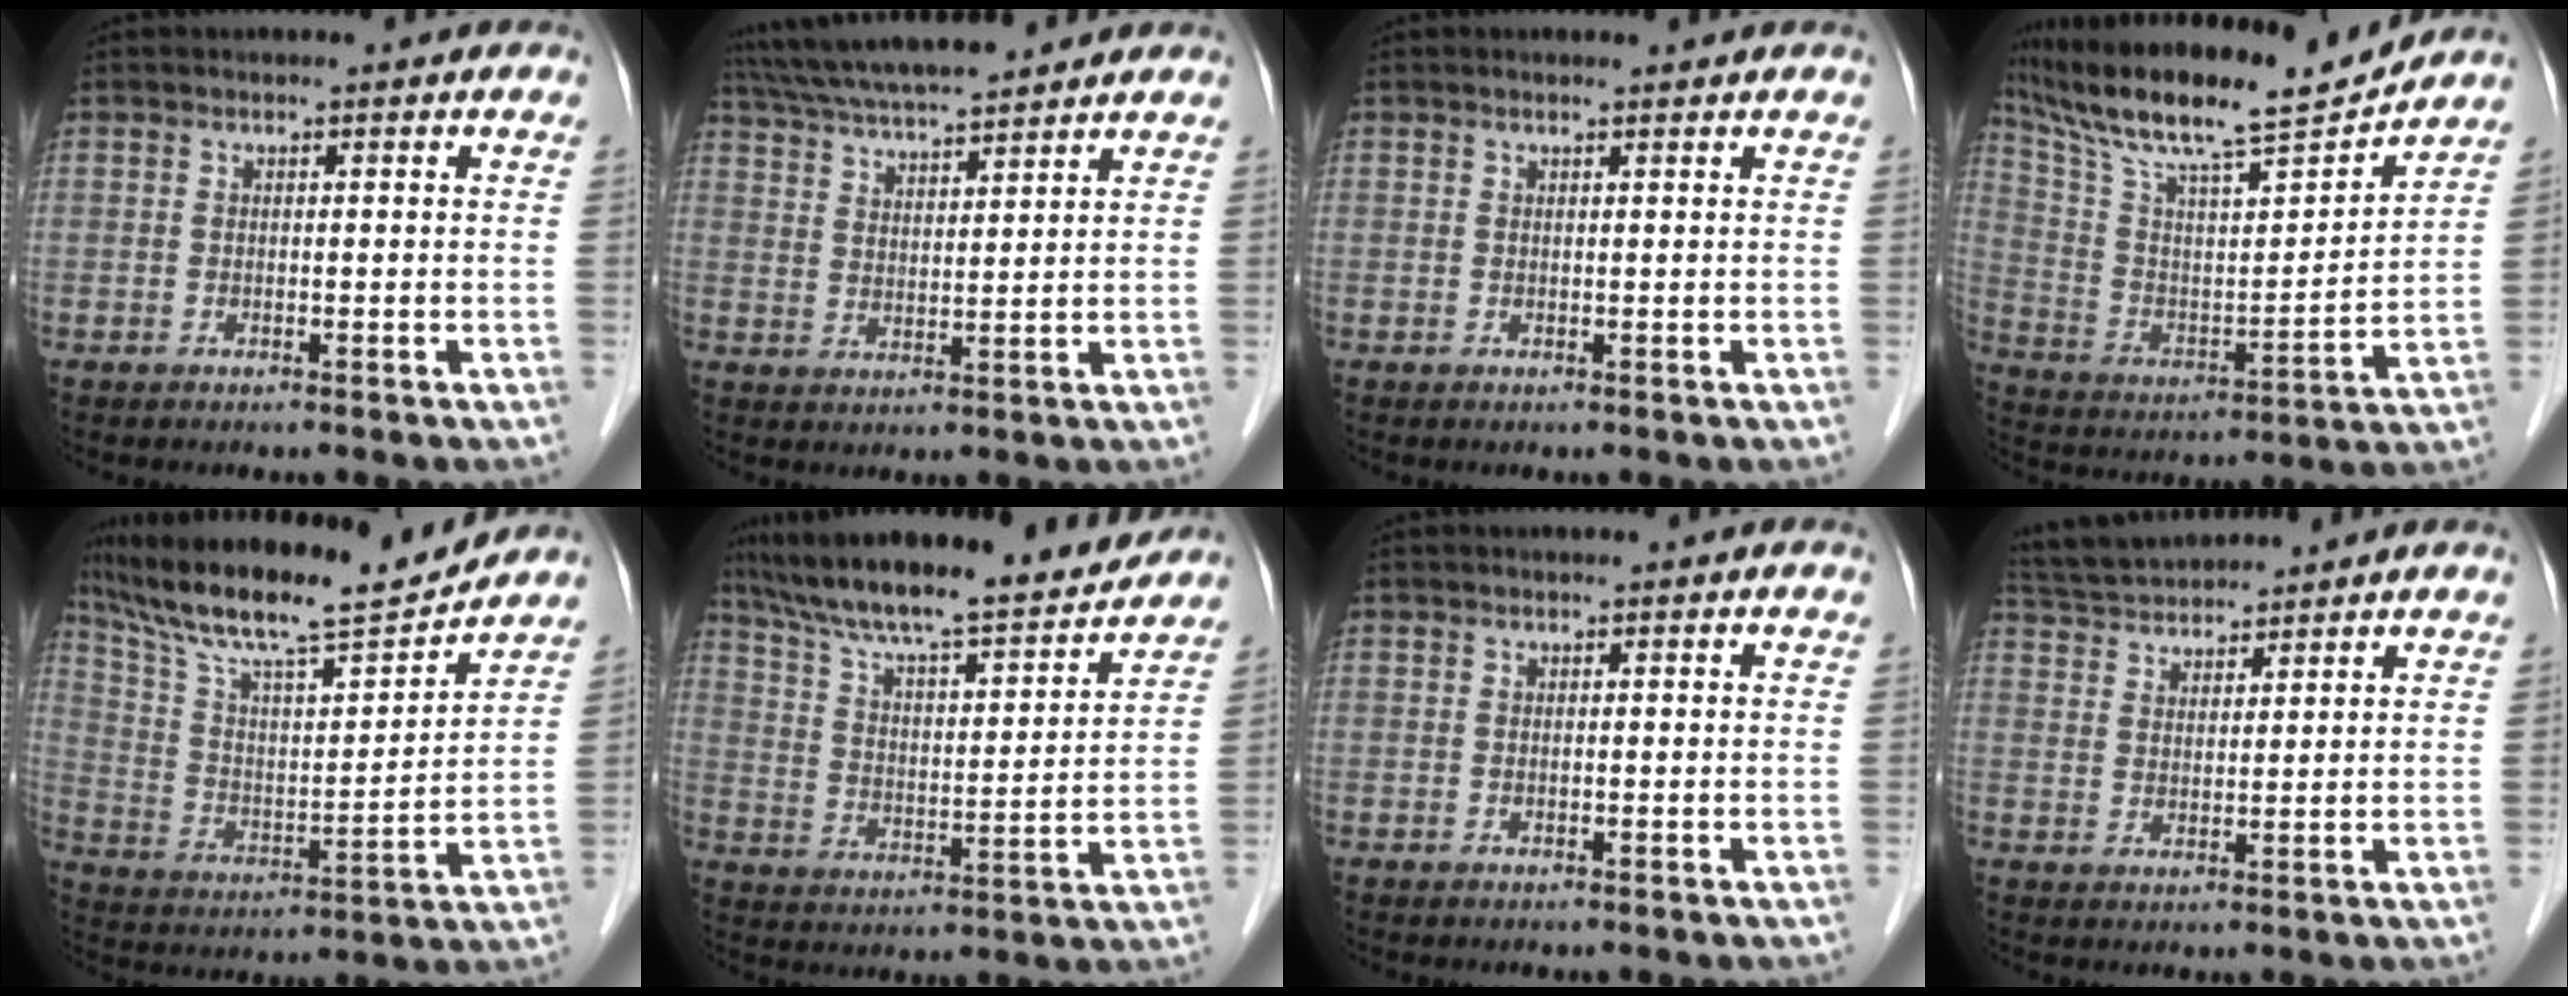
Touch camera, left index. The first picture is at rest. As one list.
[{"total": 13.4, "force": [12.0, 1.2, 5.8], "torque": [-0.110, 0.032, 0.201]}, {"total": 1.0, "force": [1.0, 0.0, 0.2], "torque": [-0.010, 0.006, 0.016]}, {"total": 20.5, "force": [18.0, 0.9, 9.8], "torque": [-0.182, 0.008, 0.305]}, {"total": 19.1, "force": [16.8, 0.6, 9.0], "torque": [-0.163, 0.005, 0.285]}, {"total": 18.8, "force": [16.9, 1.3, 8.2], "torque": [-0.139, 0.005, 0.266]}, {"total": 0.0}, {"total": 8.6, "force": [8.3, 1.2, 2.0], "torque": [-0.046, 0.034, 0.147]}]